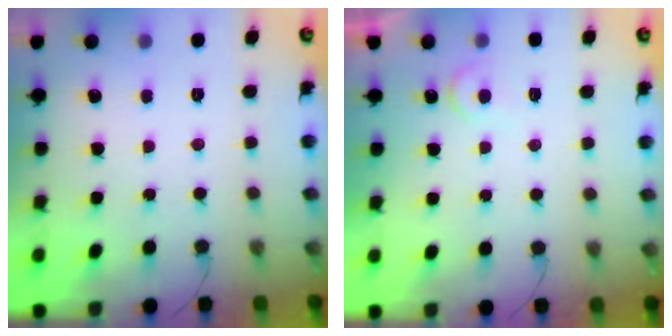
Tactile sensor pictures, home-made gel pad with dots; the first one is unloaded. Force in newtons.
{"total": 4.0, "press": 3.9, "slide": 0.3}